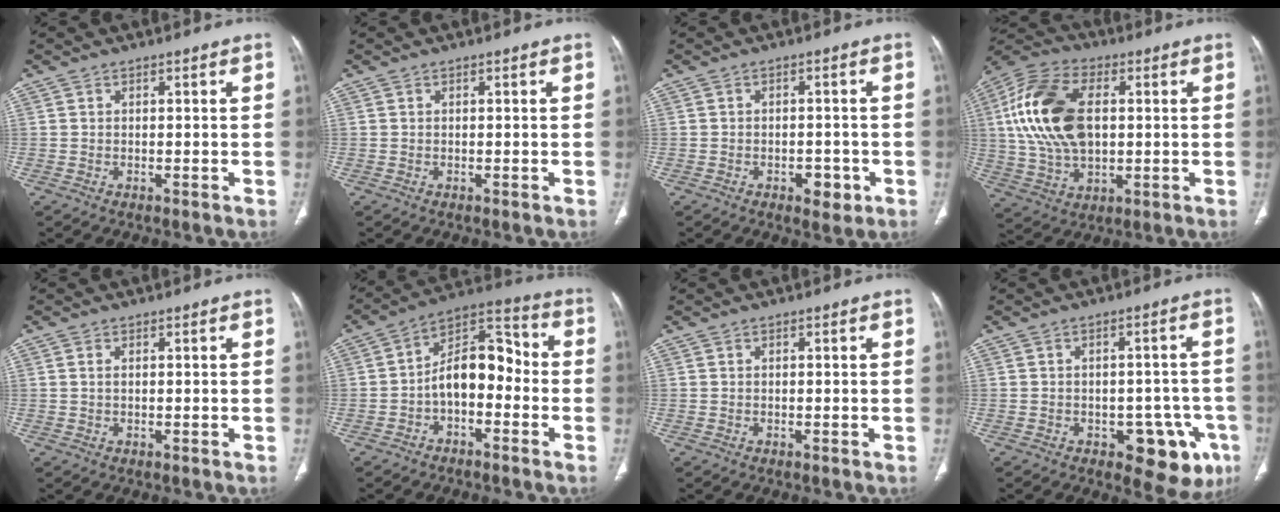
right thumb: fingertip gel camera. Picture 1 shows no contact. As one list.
[{"total": 0.0}, {"total": 3.9, "force": [-1.7, 2.4, 2.6], "torque": [-0.021, 0.007, -0.017]}, {"total": 19.3, "force": [2.6, 11.5, 15.3], "torque": [-0.304, 0.008, 0.049]}, {"total": 0.9, "force": [0.2, 0.5, 0.7], "torque": [-0.020, 0.004, 0.007]}, {"total": 11.8, "force": [-2.4, 7.1, 9.1], "torque": [-0.119, 0.052, -0.053]}, {"total": 0.0}, {"total": 10.3, "force": [-4.6, 5.7, 7.3], "torque": [-0.051, 0.020, -0.050]}]